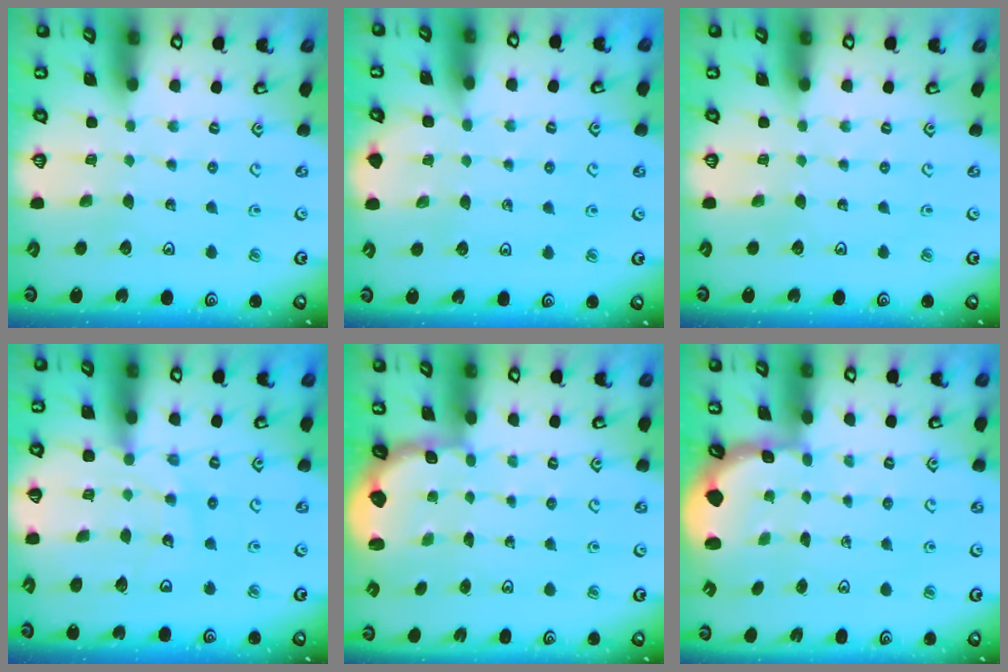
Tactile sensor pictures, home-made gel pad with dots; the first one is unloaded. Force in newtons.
{"total": 3.4, "press": 3.4, "slide": 0.4}
{"total": 0.0}
{"total": 12.6, "press": 12.5, "slide": 1.6}
{"total": 2.6, "press": 2.1, "slide": 1.5}
{"total": 2.7, "press": 2.1, "slide": 1.7}